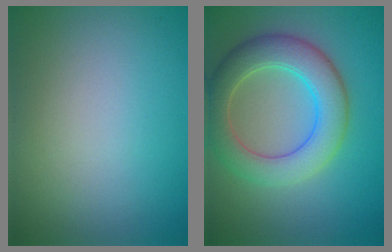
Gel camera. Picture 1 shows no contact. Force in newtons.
{"total": 6.4, "press": 6.4, "slide": 0.6}